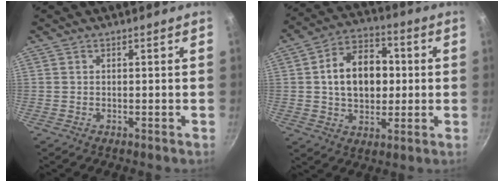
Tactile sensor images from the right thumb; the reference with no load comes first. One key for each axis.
{"total": 14.4, "fx": 1.0, "fy": 10.3, "fz": 10.1, "tx": -0.128, "ty": 0.019, "tz": 0.009}